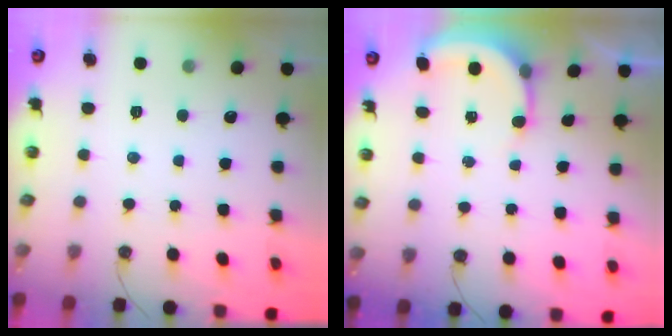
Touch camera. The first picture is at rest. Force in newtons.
{"total": 4.5, "press": 4.4, "slide": 0.6}